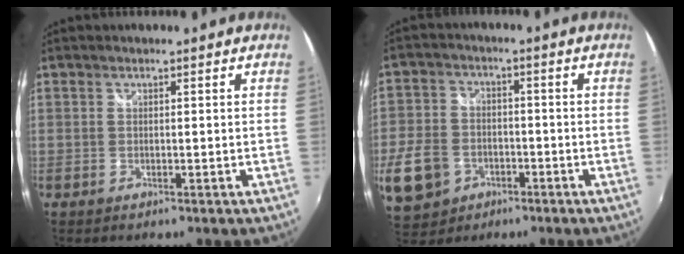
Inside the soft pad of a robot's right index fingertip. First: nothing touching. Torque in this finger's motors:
{"motor_torque": [-0.09, -0.13, -0.41, -0.21]}